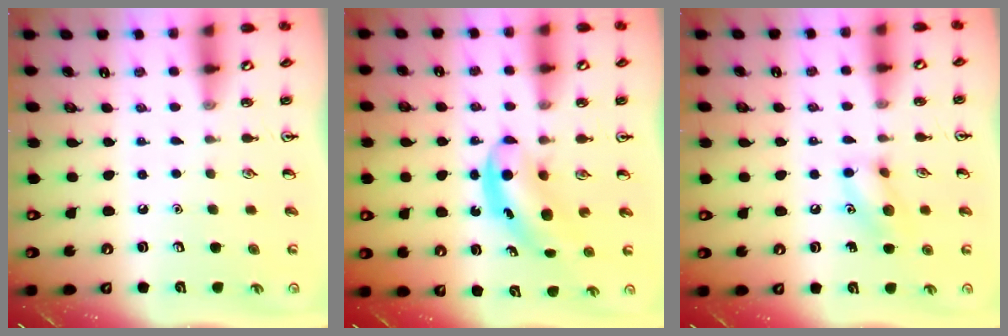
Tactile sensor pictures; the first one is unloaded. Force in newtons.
{"total": 5.7, "press": 5.6, "slide": 0.7}
{"total": 9.2, "press": 9.2, "slide": 1.1}